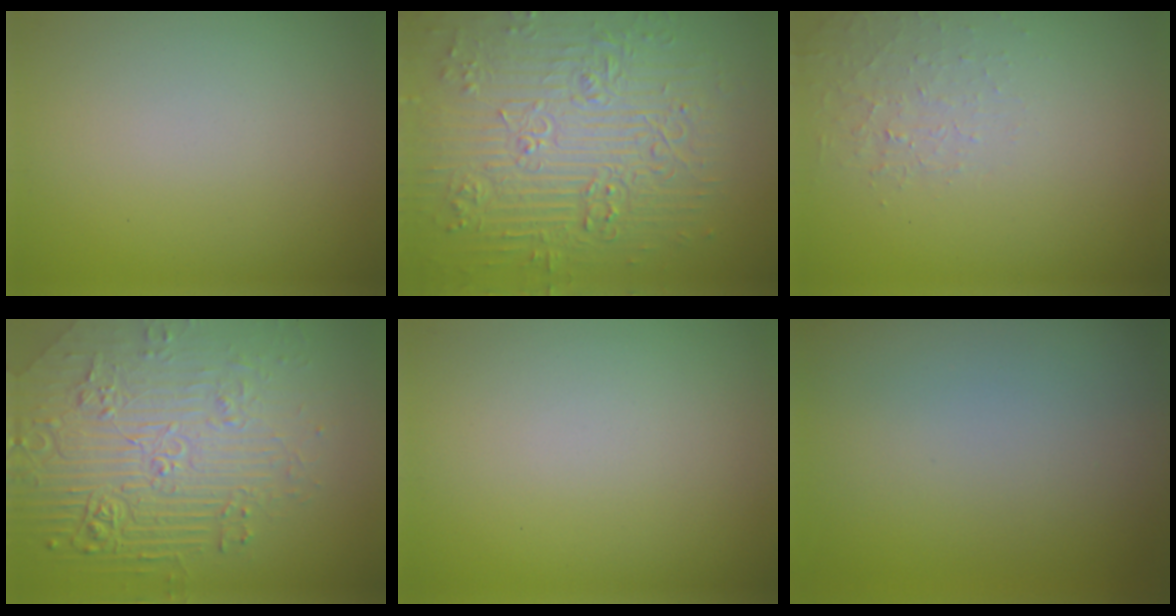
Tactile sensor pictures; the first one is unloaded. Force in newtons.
{"total": 9.3, "press": 6.9, "slide": 6.2}
{"total": 1.3, "press": 0.4, "slide": 1.2}
{"total": 8.8, "press": 6.0, "slide": 6.4}
{"total": 0.0}
{"total": 0.0}